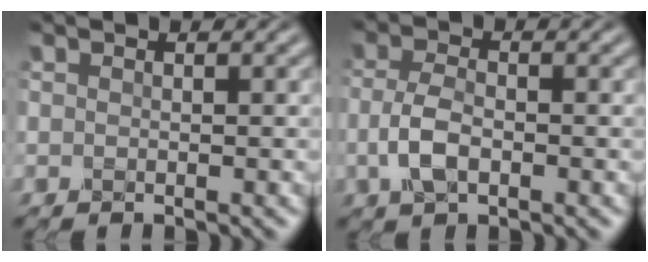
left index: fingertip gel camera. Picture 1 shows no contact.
{"total": 3.0, "force": [-1.0, 1.3, 2.5], "torque": [-0.064, 0.003, -0.021]}